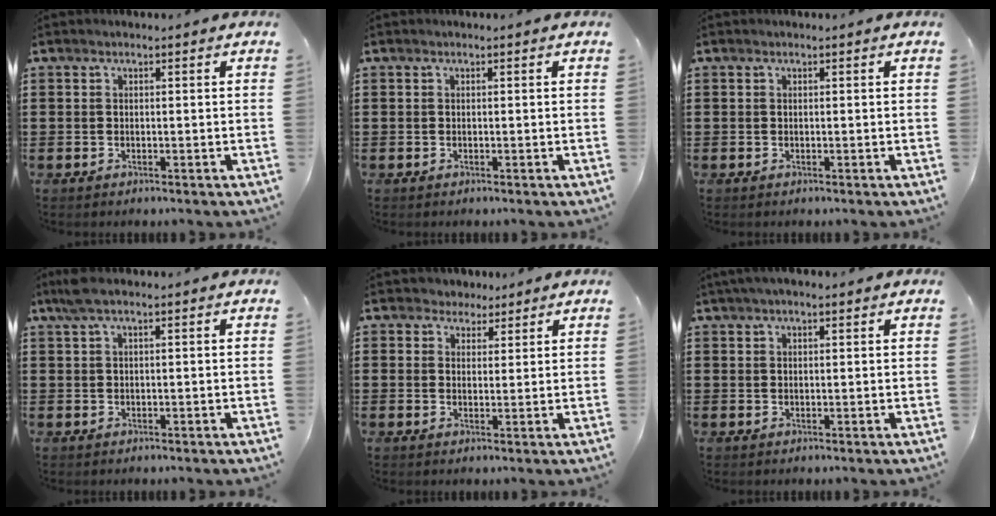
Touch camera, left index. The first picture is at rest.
{"total": 0.0}
{"total": 0.0}
{"total": 1.9, "force": [1.0, 0.2, 1.6], "torque": [-0.033, 0.001, 0.018]}
{"total": 2.6, "force": [1.9, 1.8, 0.0], "torque": [-0.011, 0.011, 0.035]}
{"total": 1.9, "force": [1.3, 0.5, 1.3], "torque": [-0.027, 0.005, 0.024]}